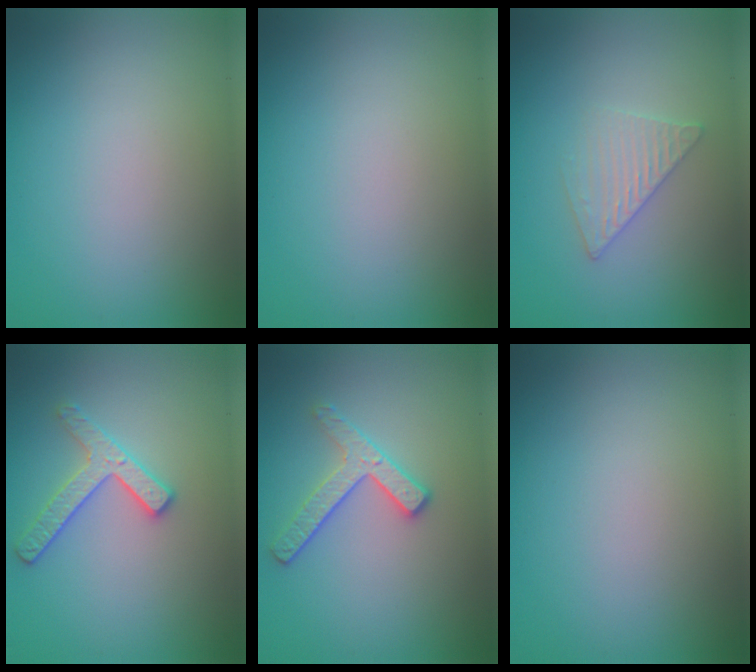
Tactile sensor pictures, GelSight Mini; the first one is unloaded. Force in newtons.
{"total": 0.0}
{"total": 2.4, "press": 2.3, "slide": 0.2}
{"total": 2.6, "press": 2.5, "slide": 0.4}
{"total": 2.6, "press": 2.4, "slide": 0.9}
{"total": 0.0}